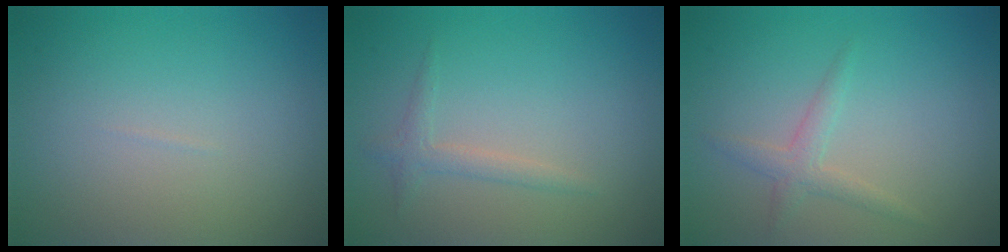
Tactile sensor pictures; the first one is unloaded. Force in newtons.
{"total": 1.4, "press": 1.4, "slide": 0.1}
{"total": 1.6, "press": 1.6, "slide": 0.0}